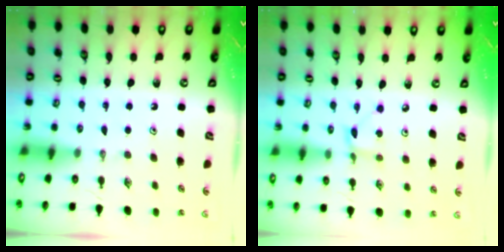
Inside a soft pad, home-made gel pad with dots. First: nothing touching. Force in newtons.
{"total": 2.3, "press": 2.3, "slide": 0.4}